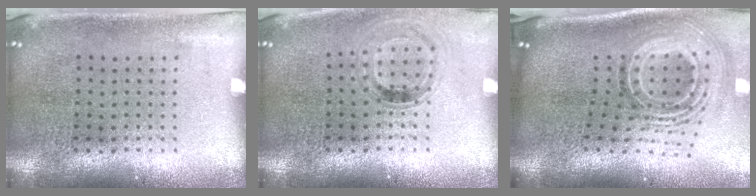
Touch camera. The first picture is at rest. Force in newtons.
{"total": 0.9, "press": 0.9, "slide": 0.2}
{"total": 2.4, "press": 1.6, "slide": 1.7}